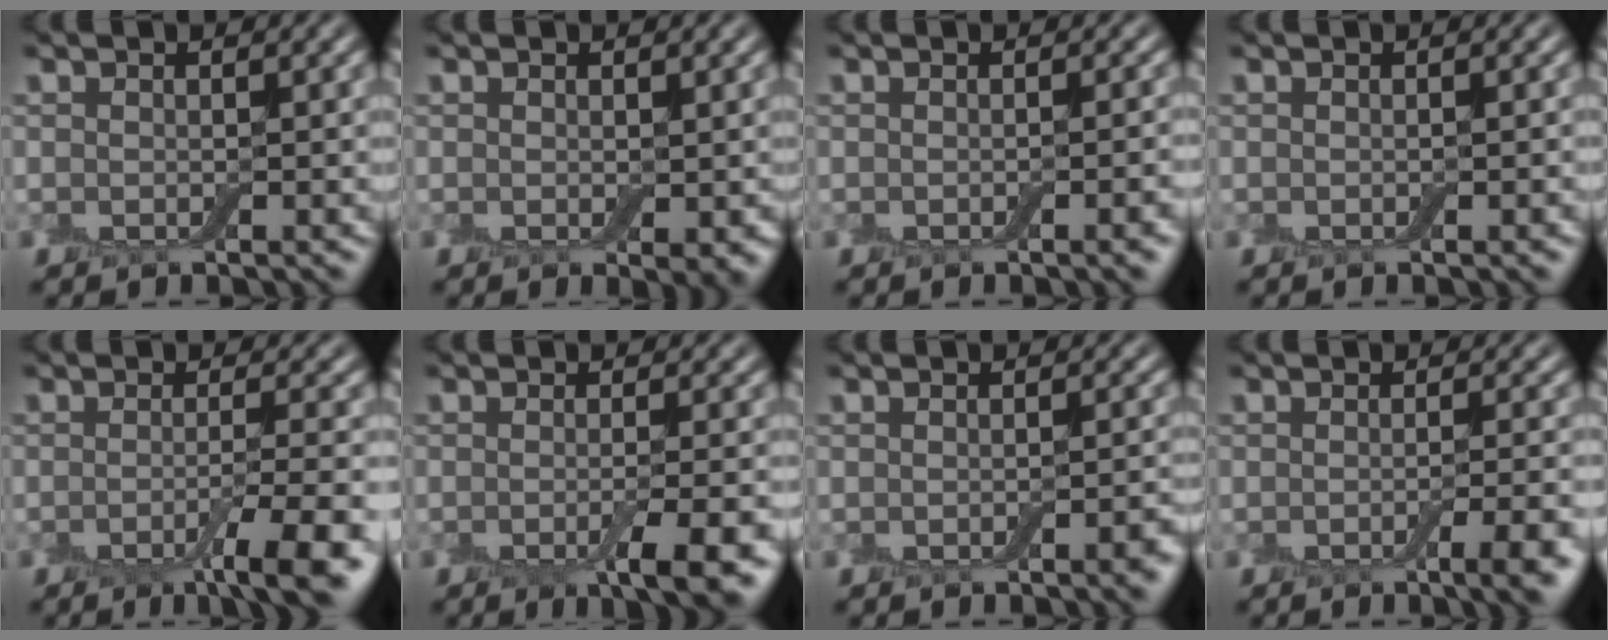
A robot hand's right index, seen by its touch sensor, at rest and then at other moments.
{"total": 1.4, "force": [-0.2, 0.5, 1.3], "torque": [-0.015, -0.006, -0.002]}
{"total": 2.0, "force": [-0.8, 0.4, 1.8], "torque": [-0.016, 0.001, -0.009]}
{"total": 0.6, "force": [-0.3, -0.1, 0.5], "torque": [-0.006, 0.000, -0.003]}
{"total": 5.5, "force": [-2.6, 0.8, 4.8], "torque": [-0.066, -0.007, -0.043]}
{"total": 5.2, "force": [-2.2, 1.1, 4.5], "torque": [-0.063, -0.007, -0.031]}
{"total": 1.8, "force": [-0.8, 0.3, 1.6], "torque": [-0.018, 0.001, -0.010]}
{"total": 4.4, "force": [-1.9, 1.0, 3.8], "torque": [-0.046, -0.001, -0.028]}